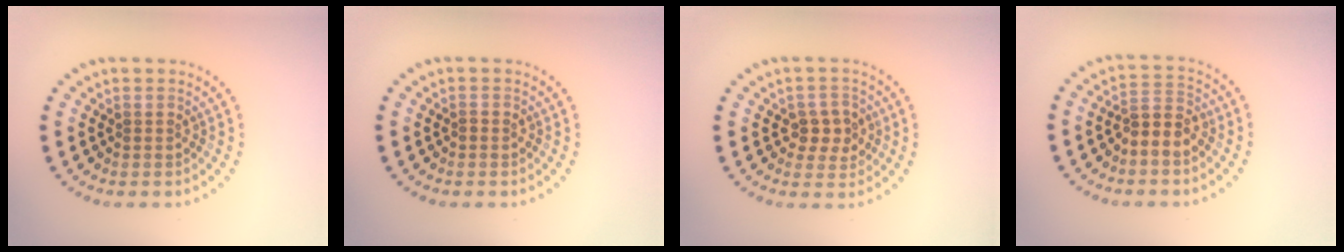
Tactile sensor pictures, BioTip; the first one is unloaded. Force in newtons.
{"total": 0.8, "press": 0.8, "slide": 0.1}
{"total": 2.7, "press": 2.6, "slide": 0.7}
{"total": 2.9, "press": 2.7, "slide": 1.1}